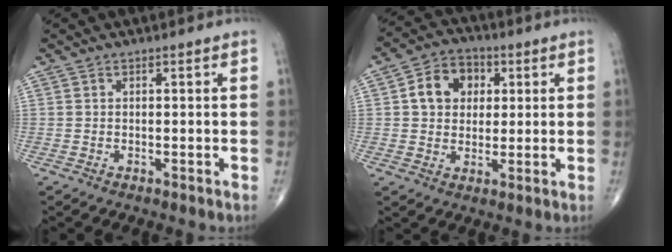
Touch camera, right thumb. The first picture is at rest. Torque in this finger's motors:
{"motor_torque": [-0.48, 0.88, 0.14, -0.01, 0.16]}